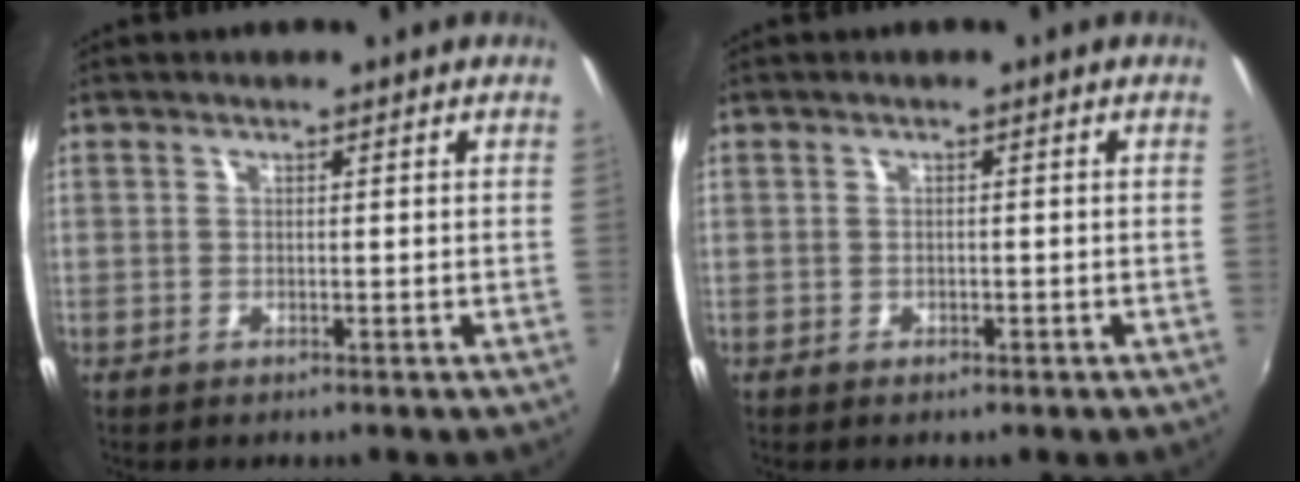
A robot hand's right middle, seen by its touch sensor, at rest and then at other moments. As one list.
[{"total": 1.2, "force": [-0.7, 0.9, 0.4], "torque": [-0.008, -0.005, -0.012]}]